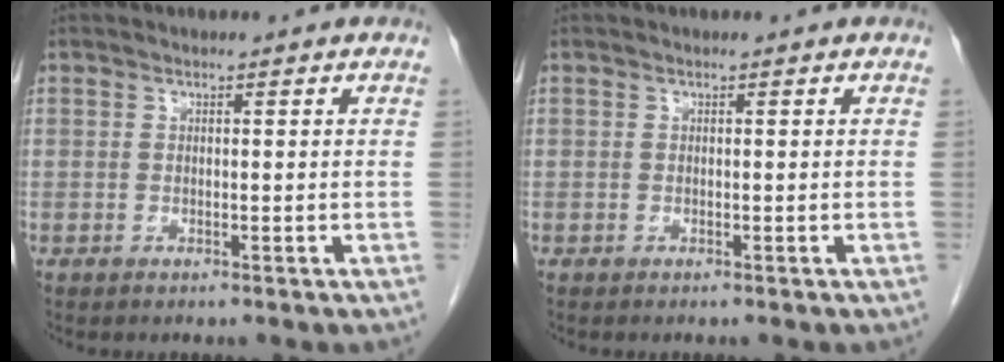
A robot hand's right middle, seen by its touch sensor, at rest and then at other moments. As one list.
[{"total": 0.0}]